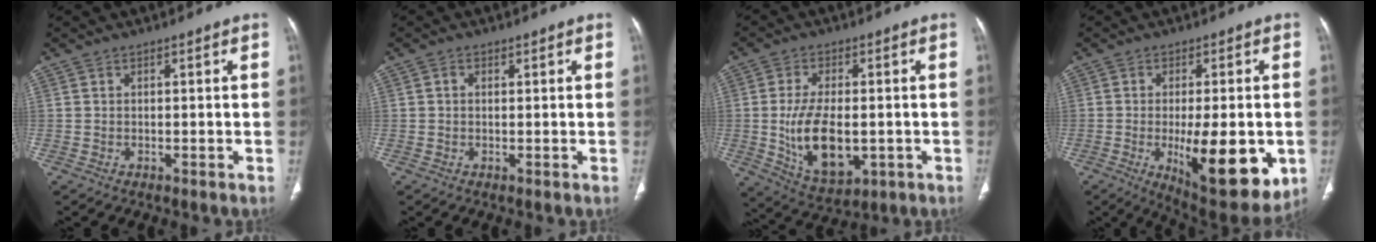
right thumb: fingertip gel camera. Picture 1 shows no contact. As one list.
[{"total": 0.9, "force": [0.2, 0.7, 0.5], "torque": [-0.009, 0.003, 0.003]}, {"total": 13.0, "force": [-1.7, 7.0, 10.8], "torque": [-0.188, -0.011, -0.012]}, {"total": 18.3, "force": [-4.1, 6.9, 16.5], "torque": [-0.205, -0.023, -0.039]}]